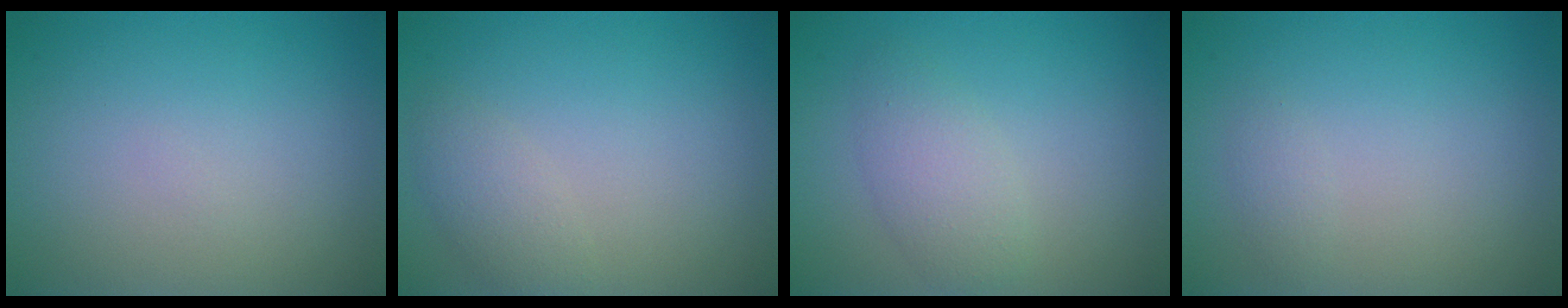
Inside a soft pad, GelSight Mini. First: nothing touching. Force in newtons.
{"total": 1.9, "press": 1.9, "slide": 0.2}
{"total": 2.6, "press": 2.6, "slide": 0.1}
{"total": 0.7, "press": 0.7, "slide": 0.1}